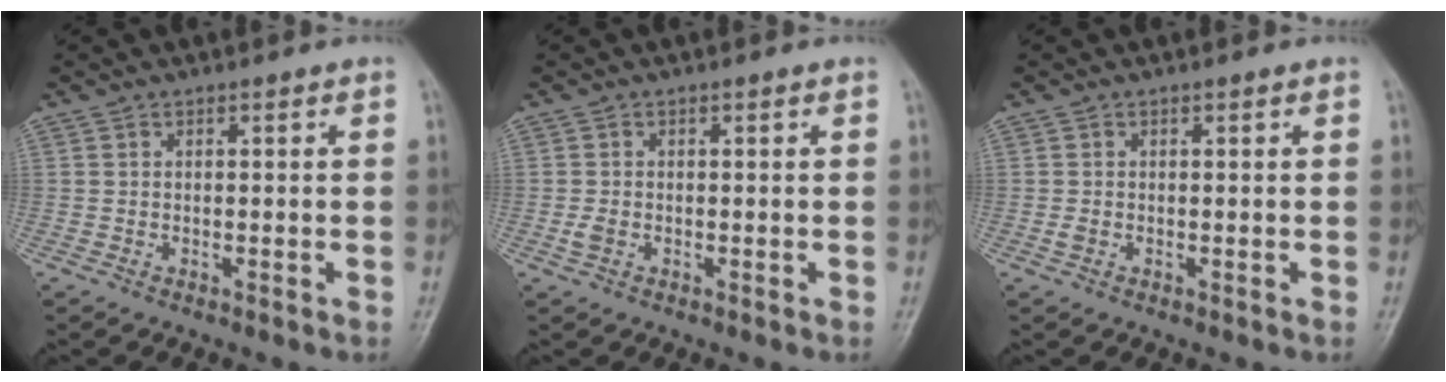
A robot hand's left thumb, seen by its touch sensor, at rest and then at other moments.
{"total": 1.7, "force": [-0.3, 1.1, 1.2], "torque": [-0.025, 0.001, -0.005]}
{"total": 1.0, "force": [0.0, 0.7, 0.8], "torque": [-0.016, 0.003, 0.002]}